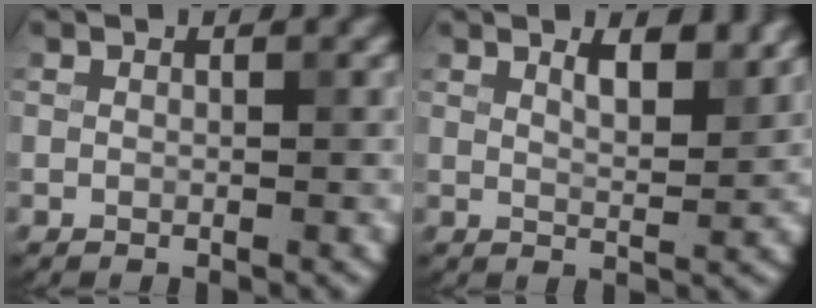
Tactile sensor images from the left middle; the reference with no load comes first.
{"total": 3.4, "force": [2.2, 1.0, 2.3], "torque": [-0.033, 0.000, 0.034]}